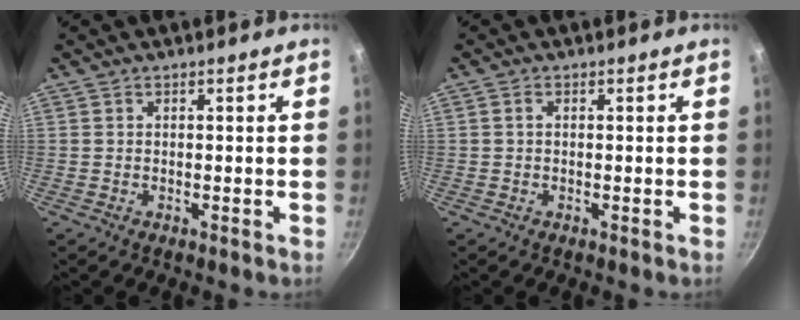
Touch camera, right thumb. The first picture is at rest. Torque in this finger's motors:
{"motor_torque": [0.22, -0.25, -0.04, 0.24, -0.02]}